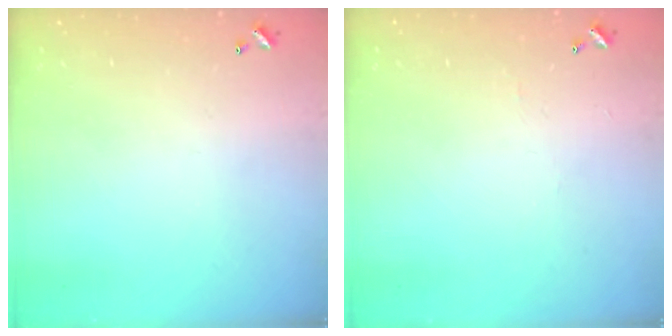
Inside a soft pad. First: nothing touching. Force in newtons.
{"total": 2.2, "press": 2.2, "slide": 0.4}